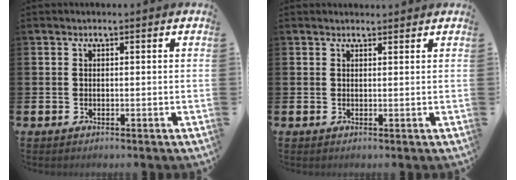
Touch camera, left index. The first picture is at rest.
{"total": 1.4, "force": [1.3, 0.2, 0.1], "torque": [0.010, -0.007, 0.022]}